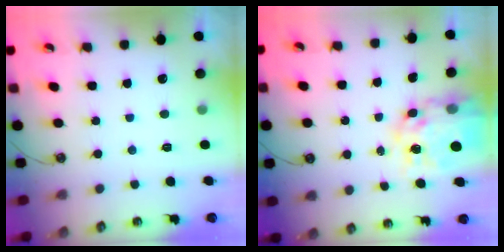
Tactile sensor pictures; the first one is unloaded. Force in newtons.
{"total": 15.2, "press": 15.1, "slide": 1.4}